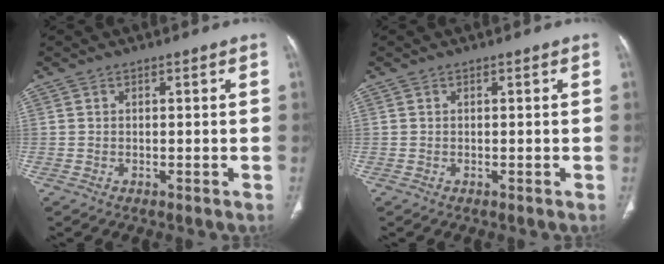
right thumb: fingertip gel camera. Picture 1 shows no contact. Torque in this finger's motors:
{"motor_torque": [0.00, 0.00, 0.00, 0.00, 0.01]}